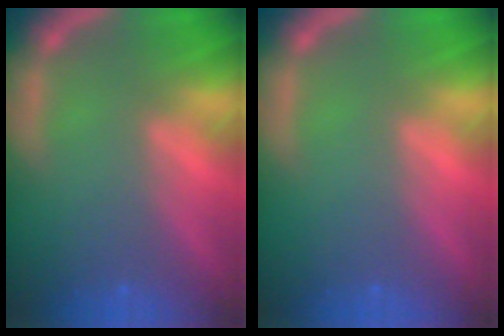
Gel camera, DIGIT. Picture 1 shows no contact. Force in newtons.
{"total": 0.0}